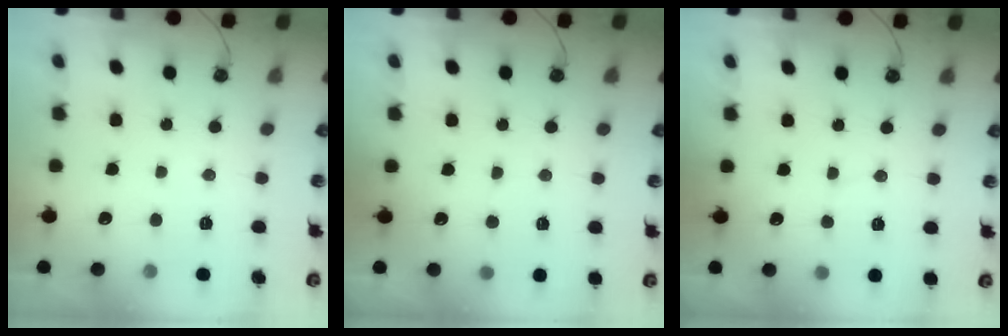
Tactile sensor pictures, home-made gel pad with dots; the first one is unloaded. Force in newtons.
{"total": 4.9, "press": 4.8, "slide": 1.3}
{"total": 2.8, "press": 2.8, "slide": 0.3}